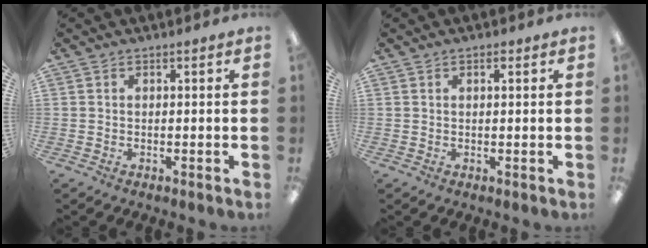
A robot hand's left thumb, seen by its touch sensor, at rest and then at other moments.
{"total": 1.0, "force": [0.7, 0.3, 0.7], "torque": [-0.009, -0.002, 0.010]}